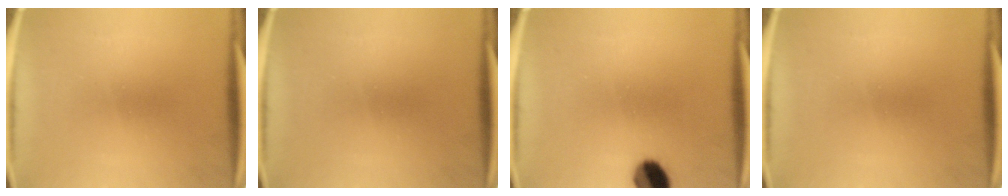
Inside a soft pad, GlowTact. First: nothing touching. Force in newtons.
{"total": 0.0}
{"total": 7.5}
{"total": 0.0}